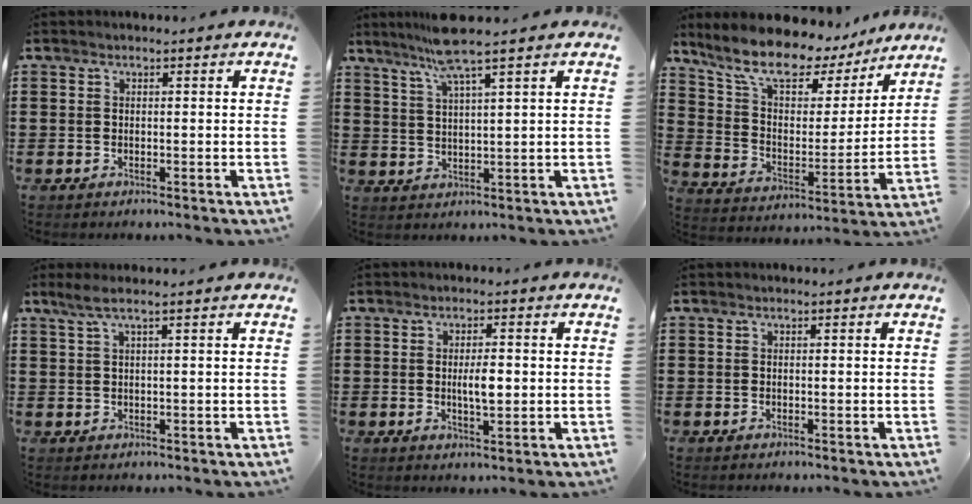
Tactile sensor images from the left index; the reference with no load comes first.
{"total": 6.3, "force": [4.7, -0.7, 4.1], "torque": [-0.094, -0.008, 0.081]}
{"total": 11.3, "force": [9.7, 3.5, 4.7], "torque": [-0.123, -0.063, 0.167]}
{"total": 1.9, "force": [1.0, -0.2, 1.6], "torque": [-0.033, -0.001, 0.018]}
{"total": 3.6, "force": [0.0, 1.2, 3.4], "torque": [-0.056, -0.002, -0.004]}
{"total": 0.0}